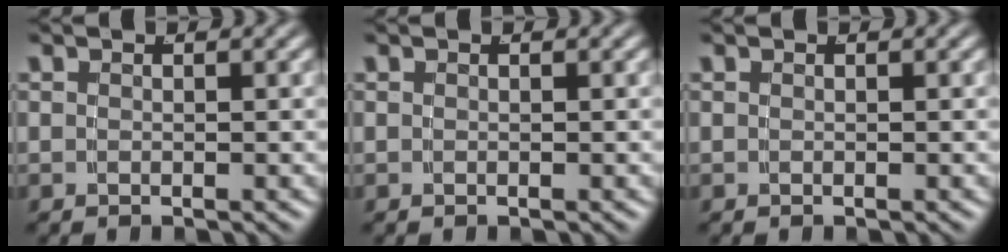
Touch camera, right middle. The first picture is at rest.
{"total": 0.0}
{"total": 0.0}